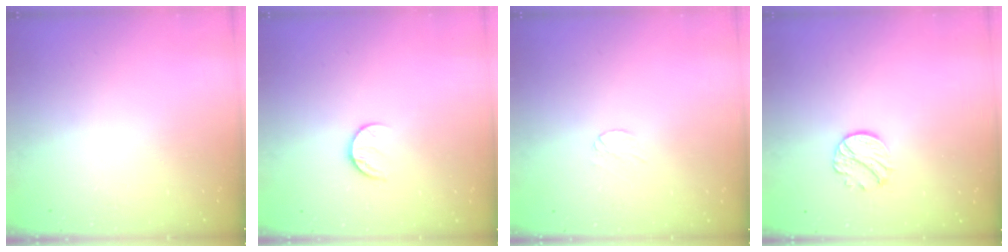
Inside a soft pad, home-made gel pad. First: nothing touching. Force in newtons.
{"total": 7.9, "press": 7.8, "slide": 0.7}
{"total": 2.6, "press": 2.5, "slide": 0.3}
{"total": 8.5, "press": 8.5, "slide": 0.4}